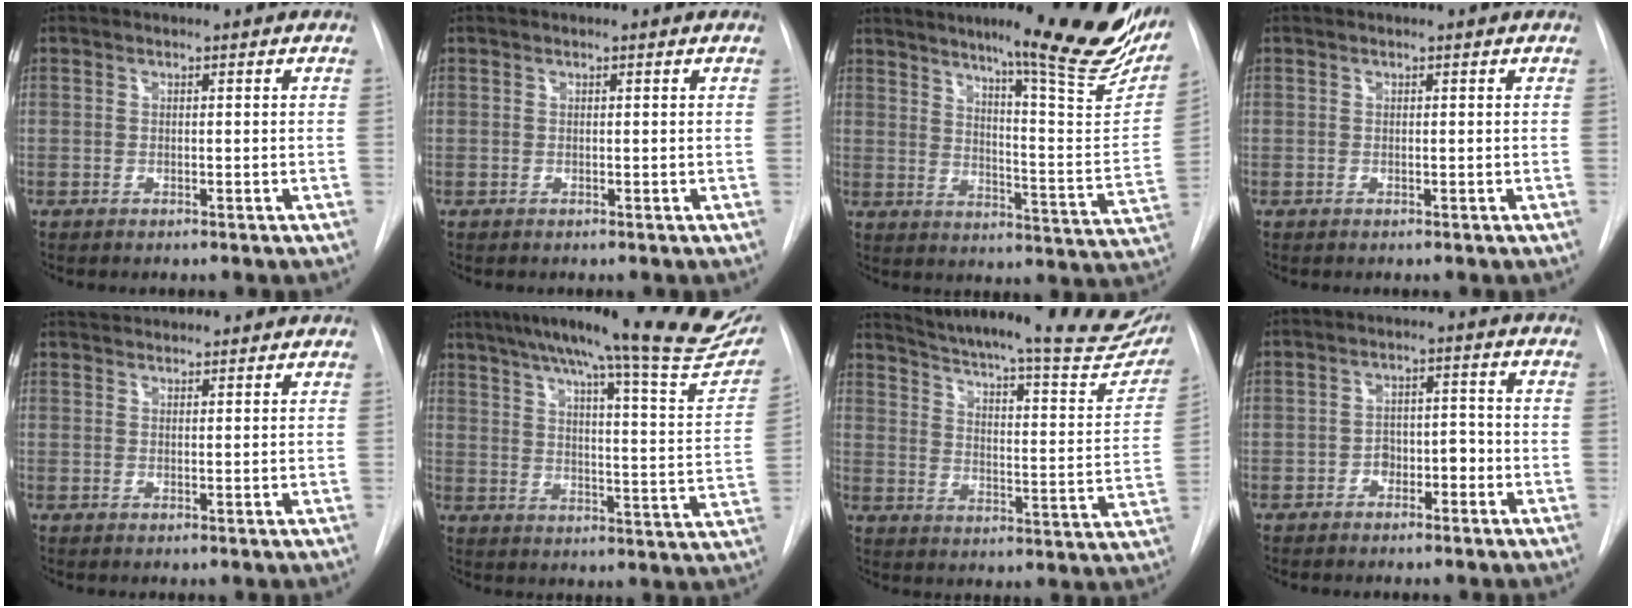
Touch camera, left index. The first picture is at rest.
{"total": 0.0}
{"total": 24.6, "force": [18.6, 2.0, 16.0], "torque": [-0.214, -0.062, 0.235]}
{"total": 0.0}
{"total": 6.9, "force": [6.7, 0.8, 1.8], "torque": [-0.029, 0.035, 0.091]}
{"total": 26.2, "force": [21.8, 1.8, 14.5], "torque": [-0.212, -0.048, 0.276]}
{"total": 30.7, "force": [26.4, 4.8, 15.0], "torque": [-0.233, -0.075, 0.328]}
{"total": 3.3, "force": [-1.7, 2.0, 2.0], "torque": [-0.024, 0.014, -0.027]}